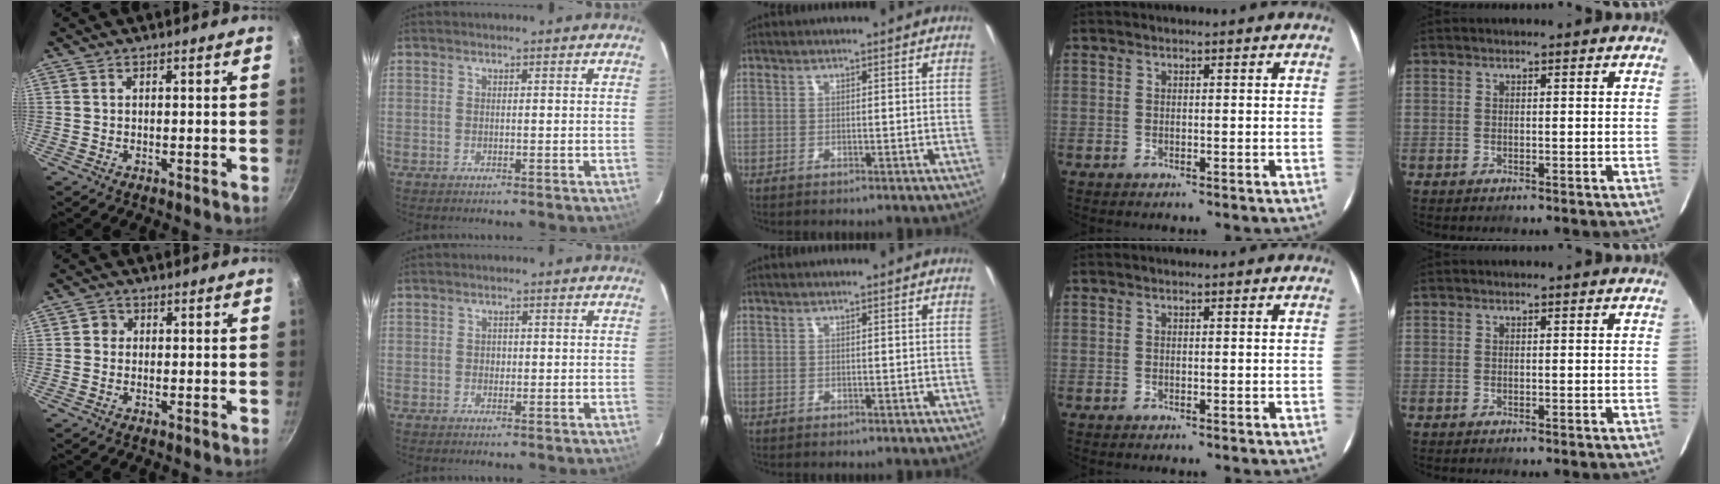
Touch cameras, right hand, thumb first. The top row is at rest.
{"thumb": {"total": 1.9, "force": [0.1, 1.8, 0.5], "torque": [0.003, 0.002, -0.004]}, "index": {"total": 1.1, "force": [-0.2, 1.1, 0.2], "torque": [0.000, 0.001, -0.002]}}